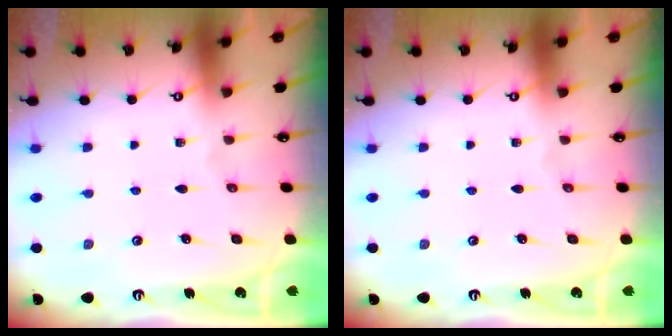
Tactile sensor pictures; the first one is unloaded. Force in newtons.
{"total": 0.0}